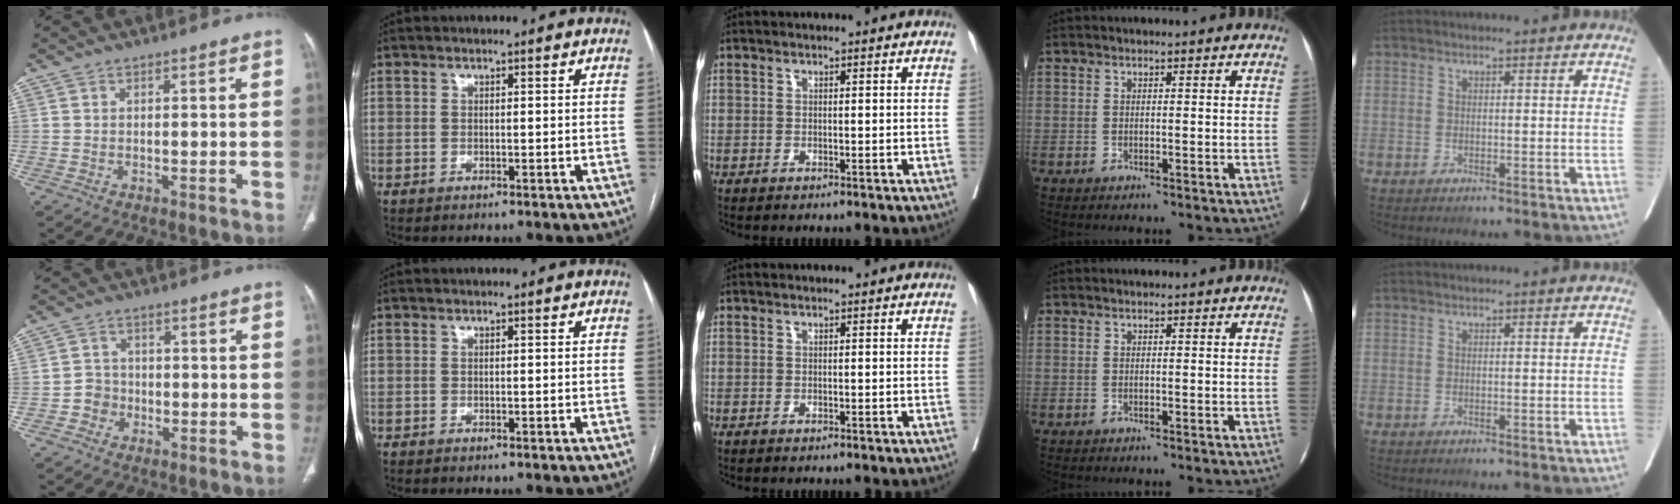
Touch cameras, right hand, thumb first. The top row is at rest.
{"thumb": {"total": 2.3, "force": [-0.4, 2.0, 1.2], "torque": [-0.017, 0.008, -0.008]}}